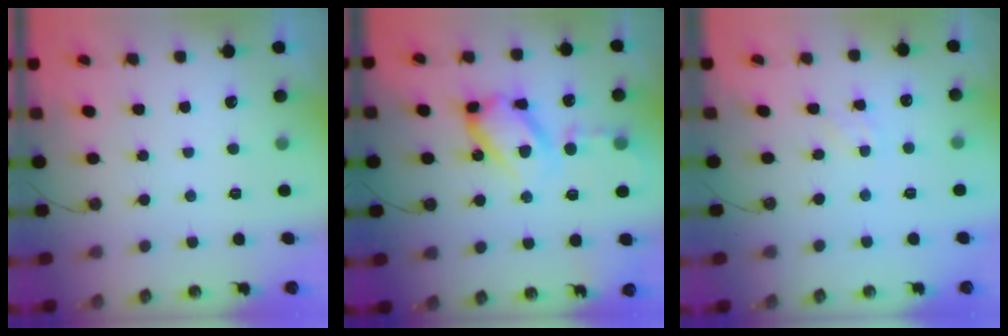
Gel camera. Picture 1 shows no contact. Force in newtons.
{"total": 16.0, "press": 15.9, "slide": 1.6}
{"total": 1.1, "press": 1.1, "slide": 0.2}